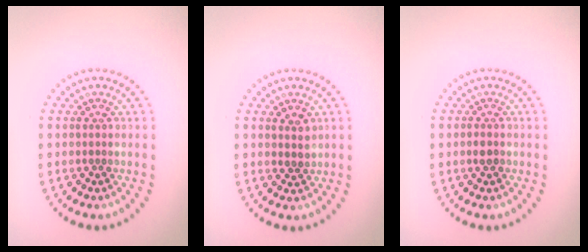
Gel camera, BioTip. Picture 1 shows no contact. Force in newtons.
{"total": 1.5, "press": 1.2, "slide": 0.9}
{"total": 1.1, "press": 1.0, "slide": 0.3}